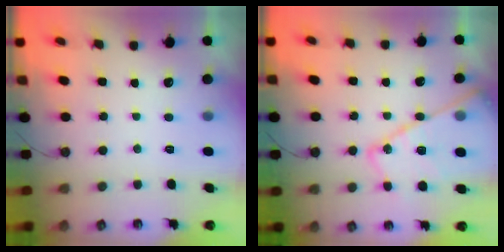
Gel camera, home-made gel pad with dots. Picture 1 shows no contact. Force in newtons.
{"total": 19.6, "press": 19.5, "slide": 1.9}